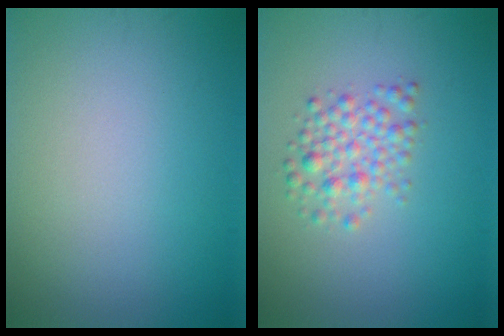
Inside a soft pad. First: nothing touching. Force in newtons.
{"total": 2.7, "press": 2.7, "slide": 0.1}